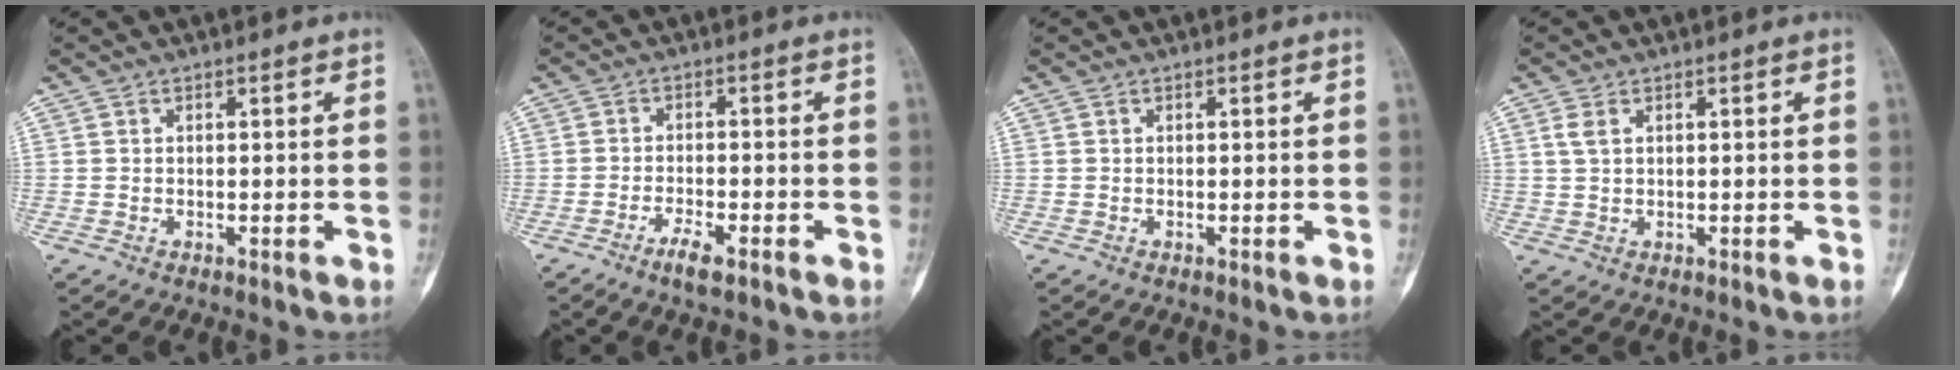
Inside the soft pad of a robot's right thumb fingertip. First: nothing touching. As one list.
[{"total": 3.8, "force": [-2.6, 1.1, 2.6], "torque": [-0.049, 0.013, -0.049]}, {"total": 0.0}, {"total": 2.4, "force": [0.8, 1.5, 1.6], "torque": [-0.035, 0.004, 0.018]}]